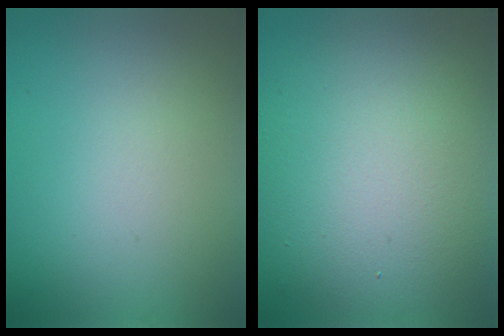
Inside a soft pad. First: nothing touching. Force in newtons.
{"total": 11.4, "press": 11.4, "slide": 0.8}